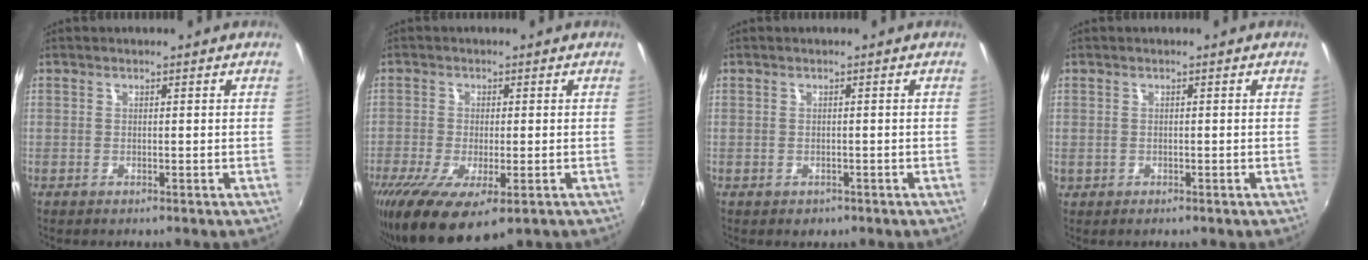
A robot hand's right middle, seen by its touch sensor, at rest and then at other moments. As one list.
[{"total": 11.0, "force": [-5.9, 3.4, 8.7], "torque": [-0.177, -0.052, -0.096]}, {"total": 1.5, "force": [-0.7, 1.2, 0.4], "torque": [-0.010, -0.006, -0.006]}, {"total": 1.0, "force": [-0.3, 0.9, 0.3], "torque": [-0.005, -0.003, -0.003]}]